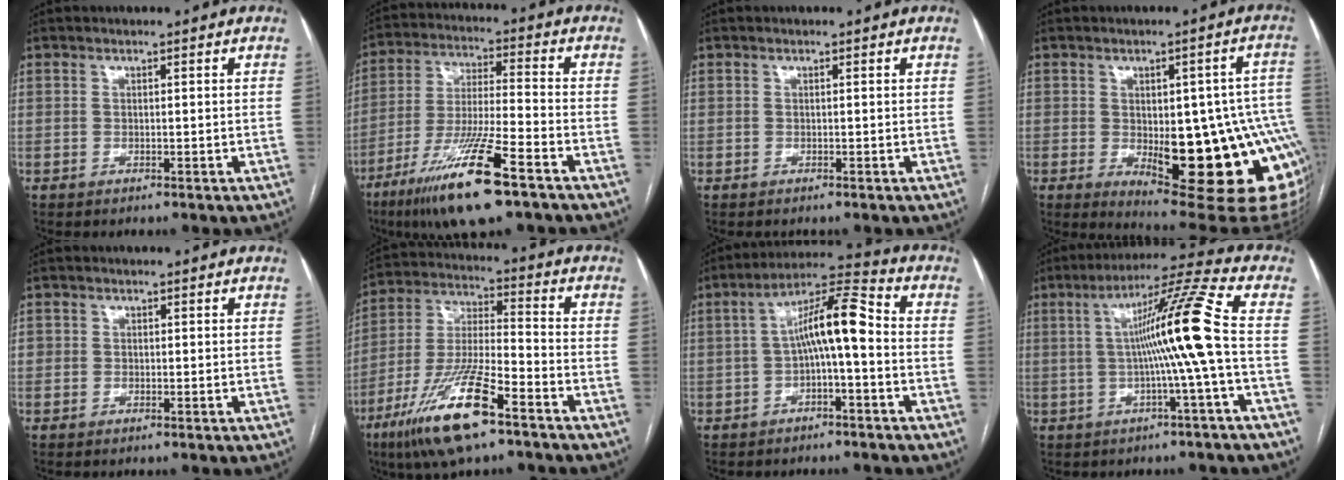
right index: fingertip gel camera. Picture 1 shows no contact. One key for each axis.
{"total": 15.8, "fx": -9.3, "fy": 1.1, "fz": 12.7, "tx": -0.261, "ty": -0.039, "tz": -0.170}
{"total": 0.0}
{"total": 21.1, "fx": -4.6, "fy": 6.5, "fz": 19.6, "tx": -0.170, "ty": 0.014, "tz": -0.035}
{"total": 1.3, "fx": 0.0, "fy": 1.2, "fz": 0.4, "tx": 0.000, "ty": 0.007, "tz": -0.001}
{"total": 16.1, "fx": -9.5, "fy": 2.9, "fz": 12.7, "tx": -0.264, "ty": -0.026, "tz": -0.173}
{"total": 9.5, "fx": -0.6, "fy": 1.6, "fz": 9.3, "tx": -0.159, "ty": 0.038, "tz": -0.014}
{"total": 11.9, "fx": -0.4, "fy": -2.2, "fz": 11.6, "tx": -0.188, "ty": 0.014, "tz": -0.007}